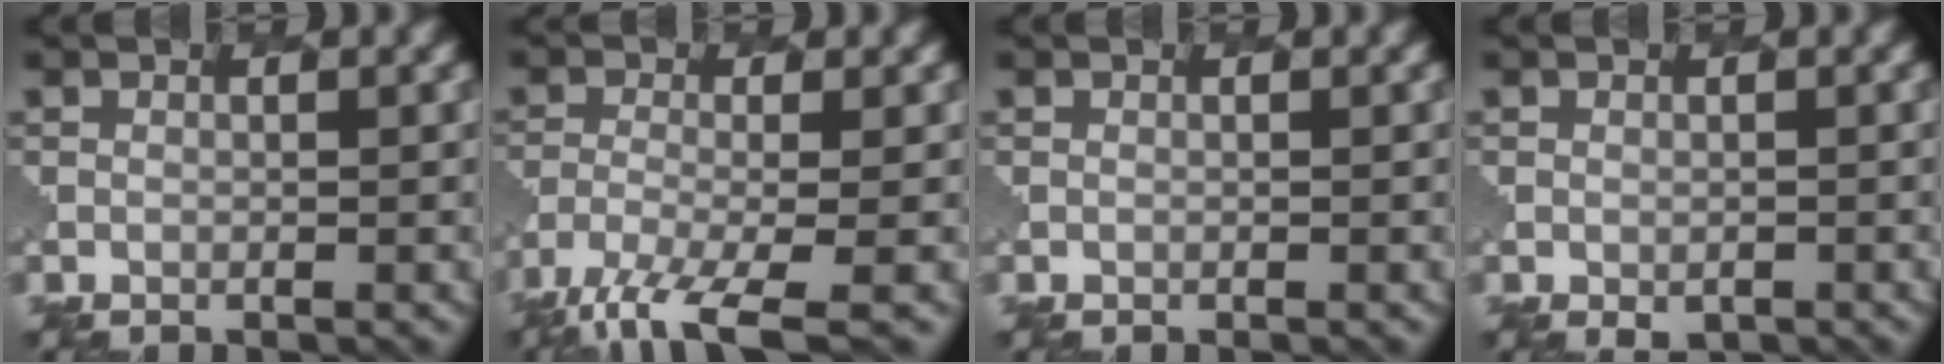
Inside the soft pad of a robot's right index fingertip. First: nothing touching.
{"total": 6.7, "force": [-4.6, 1.6, 4.6], "torque": [-0.086, -0.015, -0.094]}
{"total": 0.0}
{"total": 1.1, "force": [-0.5, 0.8, 0.6], "torque": [-0.010, -0.005, -0.003]}